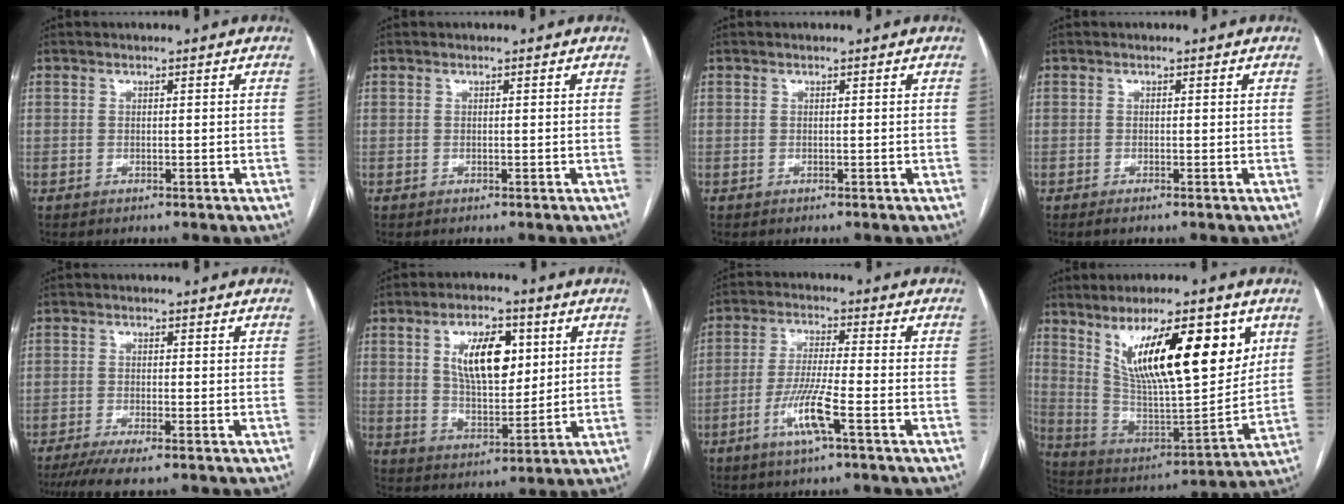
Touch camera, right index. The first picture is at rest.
{"total": 0.0}
{"total": 0.0}
{"total": 0.7, "force": [-0.5, 0.0, 0.5], "torque": [-0.009, -0.002, -0.011]}
{"total": 5.4, "force": [-3.9, 0.3, 3.7], "torque": [-0.059, -0.012, -0.067]}
{"total": 11.1, "force": [3.6, 5.1, 9.3], "torque": [-0.161, 0.009, 0.066]}
{"total": 7.6, "force": [-3.3, -0.1, 6.9], "torque": [-0.139, -0.008, -0.065]}
{"total": 21.2, "force": [9.8, 4.8, 18.2], "torque": [-0.298, 0.003, 0.172]}